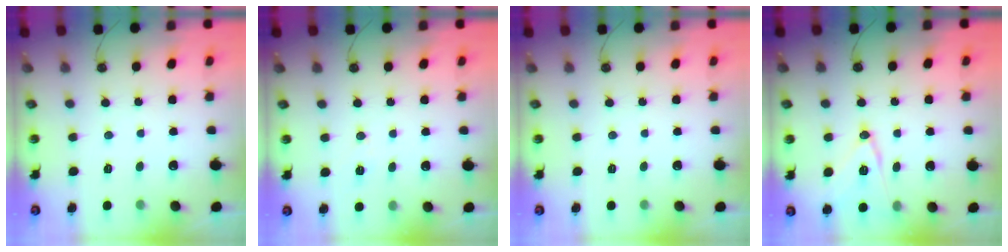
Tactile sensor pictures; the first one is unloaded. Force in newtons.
{"total": 6.3, "press": 4.2, "slide": 4.6}
{"total": 0.0}
{"total": 12.7, "press": 12.2, "slide": 3.4}